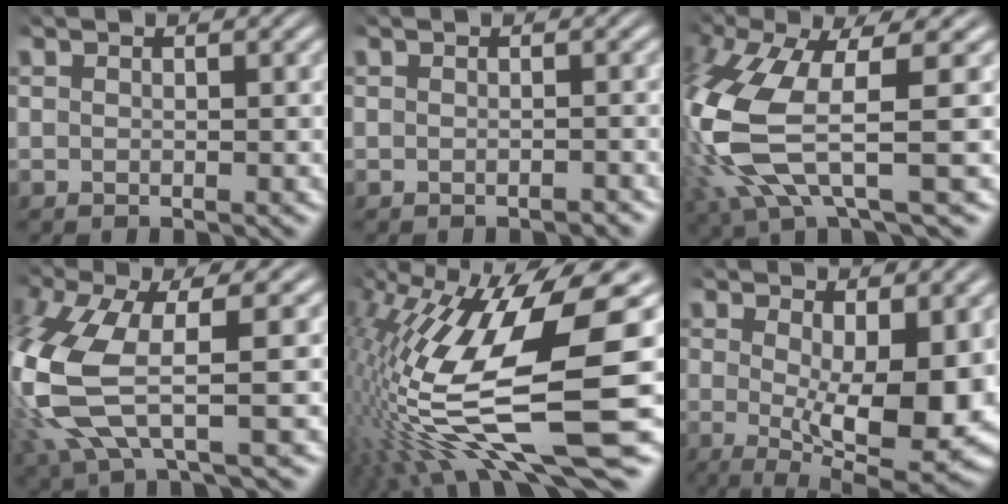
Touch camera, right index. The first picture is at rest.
{"total": 0.9, "force": [-0.9, 0.2, 0.1], "torque": [-0.001, 0.000, -0.016]}
{"total": 9.6, "force": [-1.5, 5.2, 7.9], "torque": [-0.220, -0.035, -0.010]}
{"total": 8.7, "force": [-1.3, 5.2, 6.9], "torque": [-0.200, -0.030, -0.010]}
{"total": 16.3, "force": [-3.5, 7.1, 14.3], "torque": [-0.238, -0.028, -0.043]}
{"total": 7.8, "force": [0.2, 2.3, 7.4], "torque": [-0.101, -0.022, 0.007]}